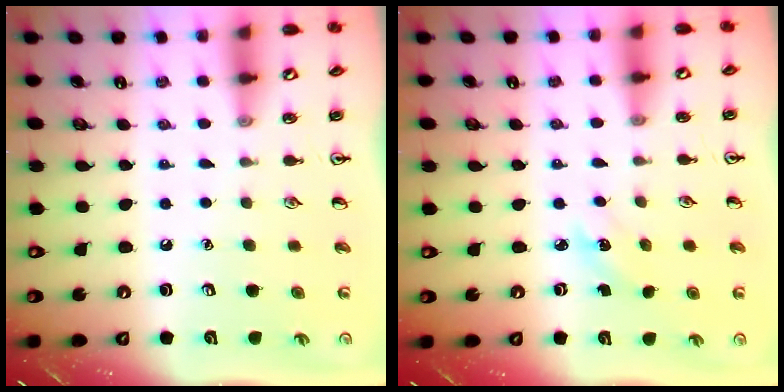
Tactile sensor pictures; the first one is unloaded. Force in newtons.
{"total": 2.1, "press": 2.0, "slide": 0.8}